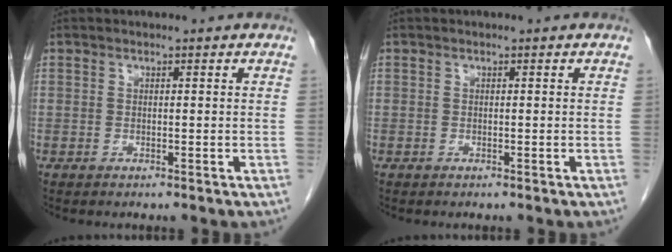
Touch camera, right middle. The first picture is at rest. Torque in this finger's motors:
{"motor_torque": [-0.32, 0.04, -0.35, -0.18]}